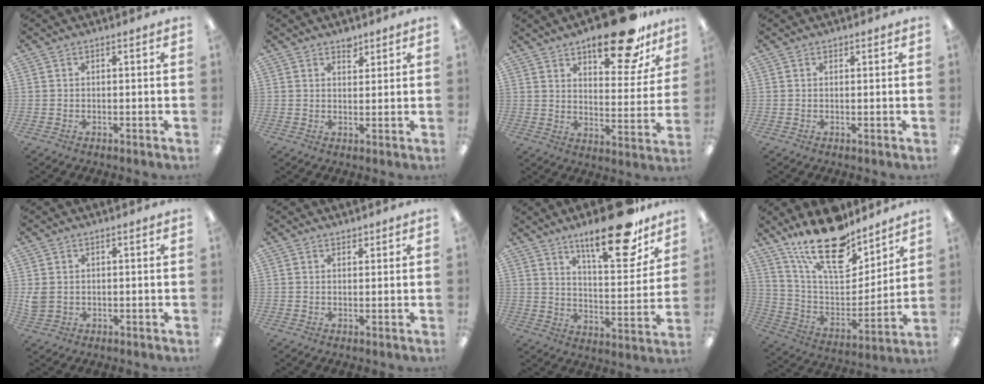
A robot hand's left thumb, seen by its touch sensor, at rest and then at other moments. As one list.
[{"total": 3.1, "force": [2.5, 1.6, 0.9], "torque": [0.004, -0.014, 0.042]}, {"total": 17.8, "force": [12.9, 6.5, 10.4], "torque": [-0.132, -0.077, 0.210]}, {"total": 0.6, "force": [0.5, 0.3, 0.1], "torque": [-0.001, 0.003, 0.008]}, {"total": 3.0, "force": [0.6, 2.5, 1.6], "torque": [-0.023, 0.001, 0.012]}, {"total": 1.4, "force": [1.2, 0.7, 0.2], "torque": [-0.004, 0.000, 0.023]}, {"total": 20.7, "force": [14.8, 6.5, 13.0], "torque": [-0.188, -0.092, 0.239]}, {"total": 21.7, "force": [15.9, 8.8, 11.9], "torque": [-0.207, -0.102, 0.280]}]